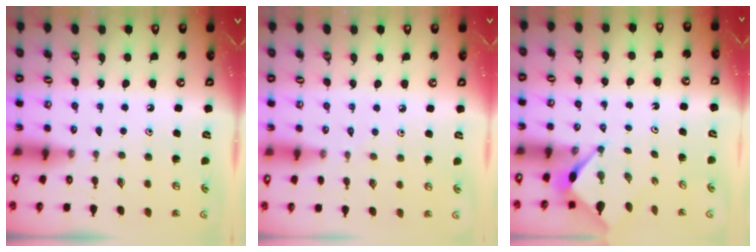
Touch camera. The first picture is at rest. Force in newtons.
{"total": 1.9, "press": 1.9, "slide": 0.5}
{"total": 2.9, "press": 2.9, "slide": 0.3}